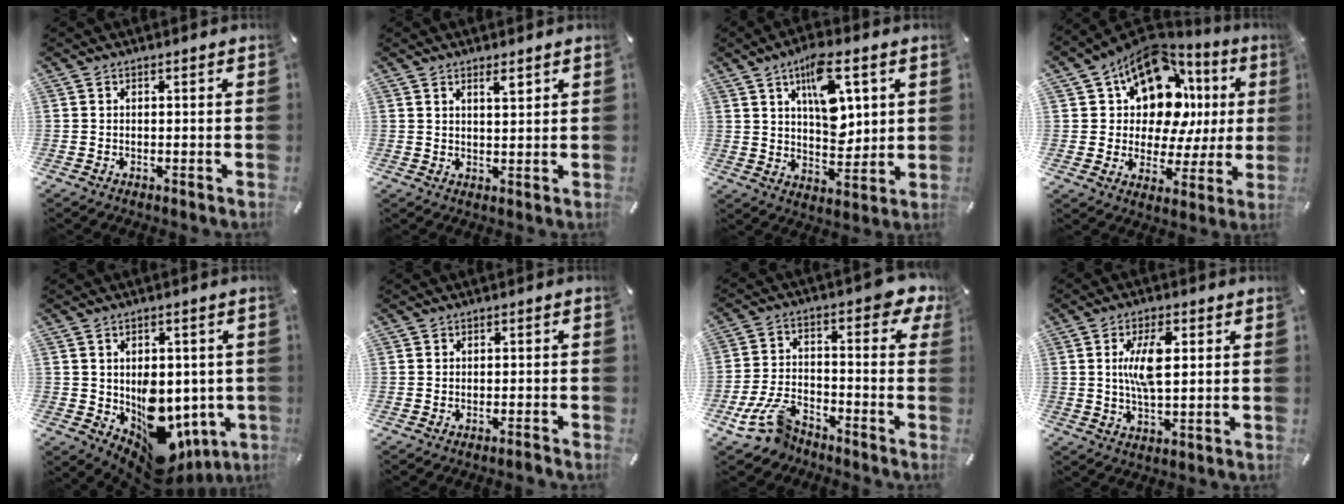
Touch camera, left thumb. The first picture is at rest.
{"total": 2.8, "force": [2.2, 0.5, 1.6], "torque": [-0.027, -0.008, 0.037]}
{"total": 13.2, "force": [5.7, 7.1, 9.5], "torque": [-0.139, -0.017, 0.097]}
{"total": 15.2, "force": [7.7, 9.9, 8.6], "torque": [-0.135, -0.067, 0.137]}
{"total": 11.9, "force": [-3.5, 9.1, 6.7], "torque": [-0.061, -0.001, -0.046]}
{"total": 1.3, "force": [-1.1, 0.4, 0.5], "torque": [-0.011, 0.004, -0.021]}
{"total": 14.7, "force": [-6.3, 8.5, 10.1], "torque": [-0.203, 0.039, -0.112]}
{"total": 8.6, "force": [1.9, 3.5, 7.6], "torque": [-0.158, -0.004, 0.021]}